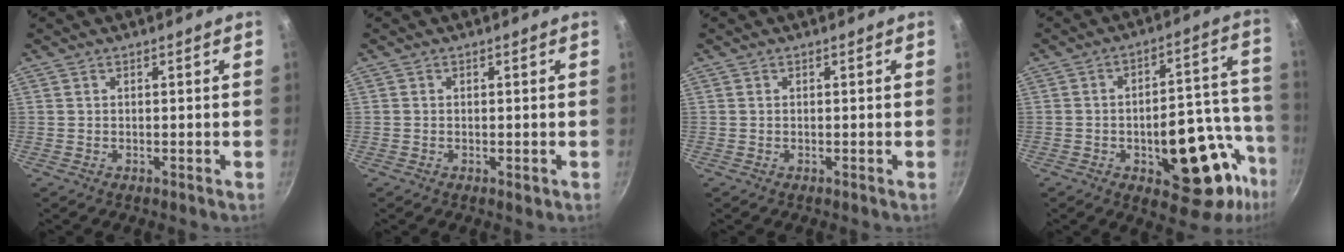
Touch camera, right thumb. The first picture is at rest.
{"total": 0.9, "force": [-0.2, 0.5, 0.6], "torque": [-0.009, 0.000, -0.004]}
{"total": 0.0}
{"total": 21.4, "force": [-7.8, 10.5, 17.0], "torque": [-0.148, 0.049, -0.101]}